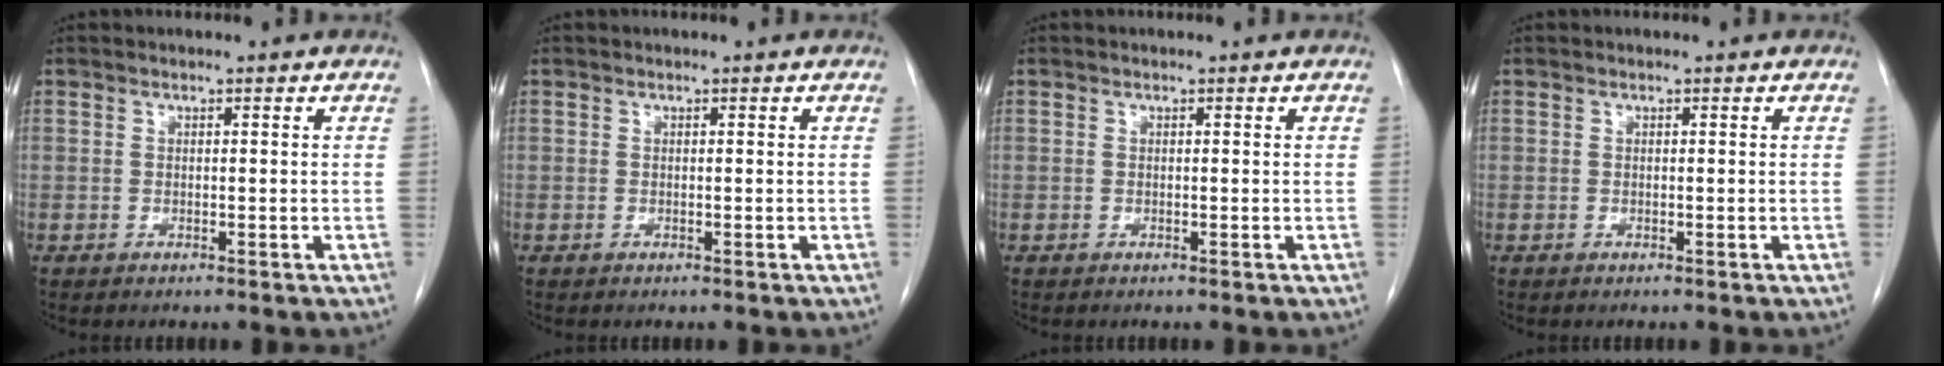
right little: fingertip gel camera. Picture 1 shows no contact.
{"total": 0.0}
{"total": 0.0}
{"total": 0.0}